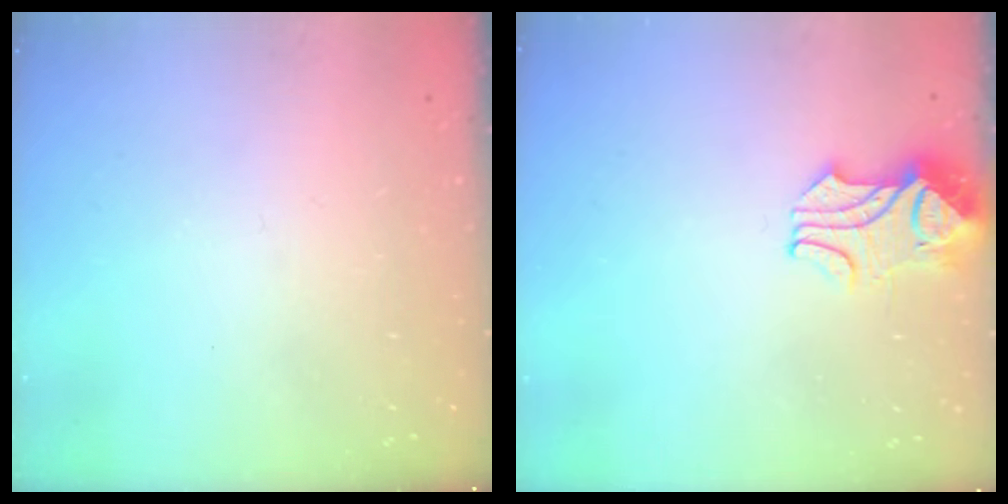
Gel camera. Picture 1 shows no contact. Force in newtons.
{"total": 2.4, "press": 2.2, "slide": 1.0}